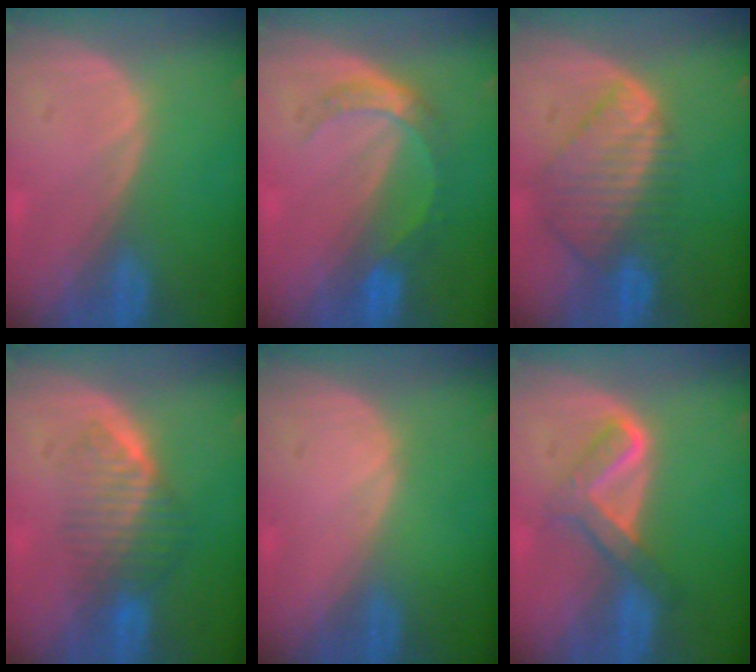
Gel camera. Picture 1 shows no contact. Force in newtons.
{"total": 5.4, "press": 4.9, "slide": 2.2}
{"total": 8.9, "press": 7.7, "slide": 4.4}
{"total": 6.4, "press": 5.8, "slide": 2.7}
{"total": 0.0}
{"total": 5.2, "press": 5.1, "slide": 0.6}